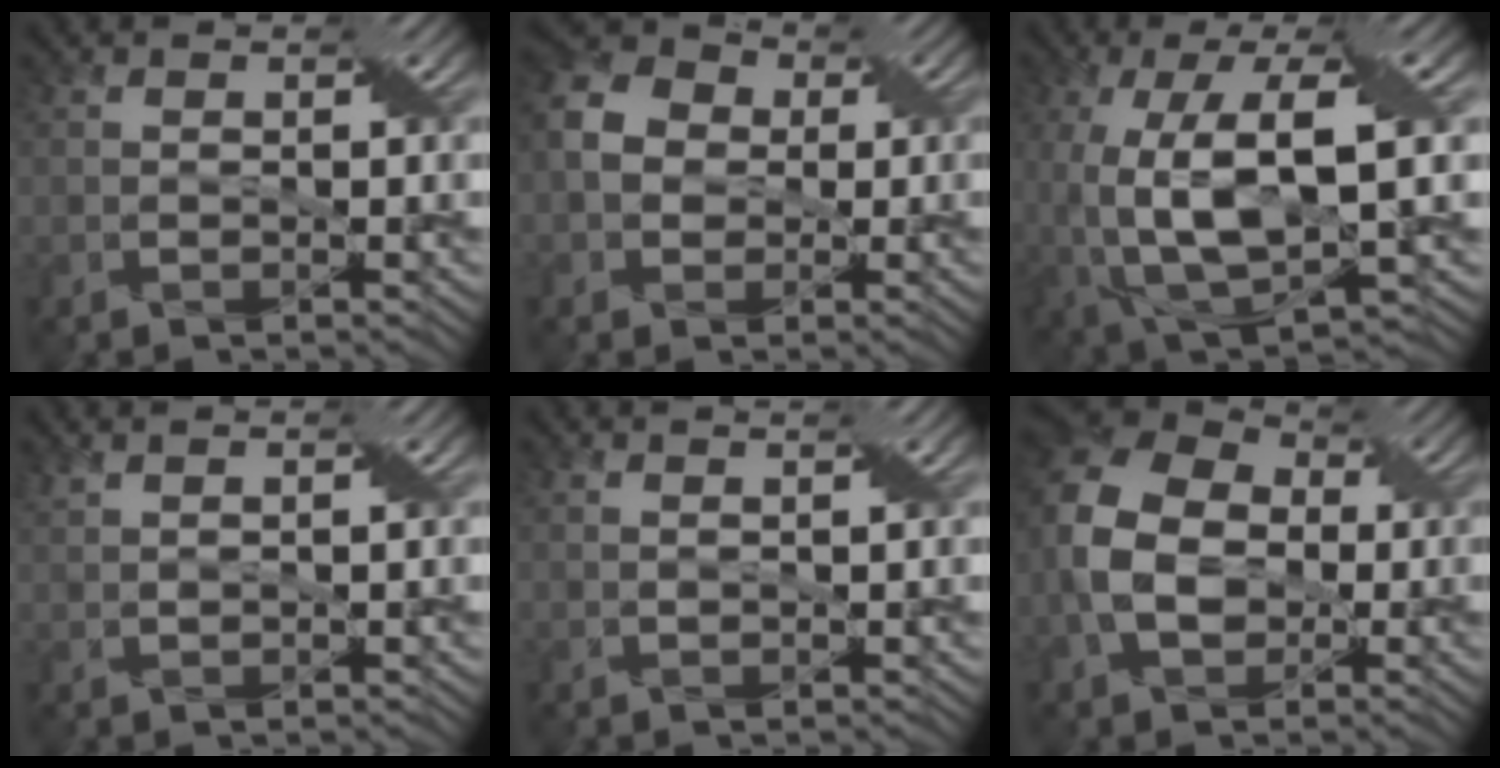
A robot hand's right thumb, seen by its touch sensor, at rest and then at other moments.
{"total": 6.7, "force": [-0.1, 5.7, 3.5], "torque": [-0.092, 0.007, -0.012]}
{"total": 15.0, "force": [-0.6, 6.8, 13.3], "torque": [-0.285, -0.014, 0.001]}
{"total": 2.0, "force": [1.6, 0.3, 1.1], "torque": [-0.026, 0.003, 0.028]}
{"total": 1.9, "force": [1.4, 0.3, 1.1], "torque": [-0.016, -0.003, 0.014]}
{"total": 12.3, "force": [-1.2, 9.1, 8.3], "torque": [-0.219, -0.011, -0.026]}